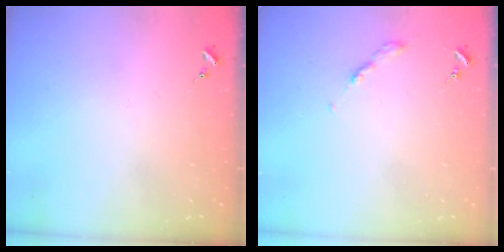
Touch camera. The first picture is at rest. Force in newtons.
{"total": 2.7, "press": 2.6, "slide": 0.3}